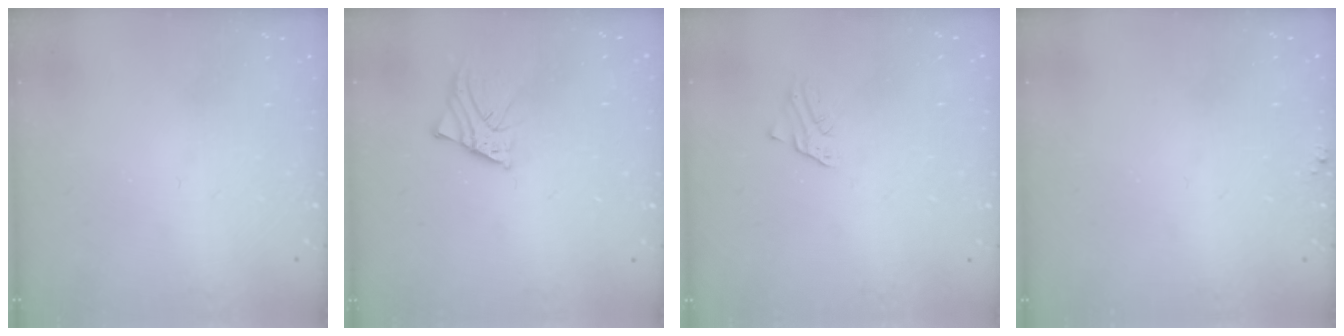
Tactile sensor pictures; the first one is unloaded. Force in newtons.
{"total": 2.5, "press": 2.5, "slide": 0.3}
{"total": 1.6, "press": 1.6, "slide": 0.1}
{"total": 3.1, "press": 3.1, "slide": 0.3}